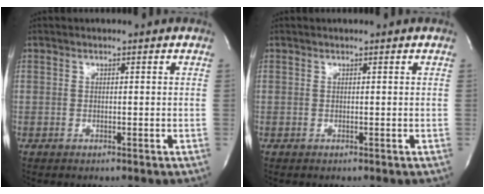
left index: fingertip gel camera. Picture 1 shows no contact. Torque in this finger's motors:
{"motor_torque": [0.19, 0.01, 0.00, -0.01]}